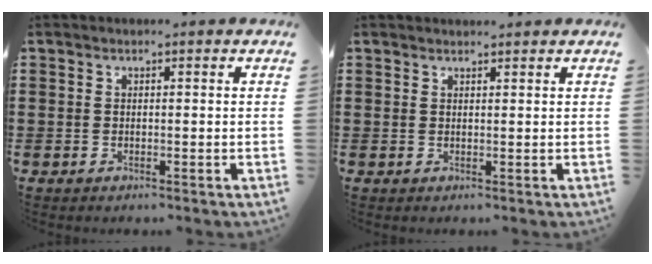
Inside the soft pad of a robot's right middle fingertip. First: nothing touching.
{"total": 0.8, "force": [0.8, 0.1, 0.0], "torque": [0.005, -0.004, 0.013]}